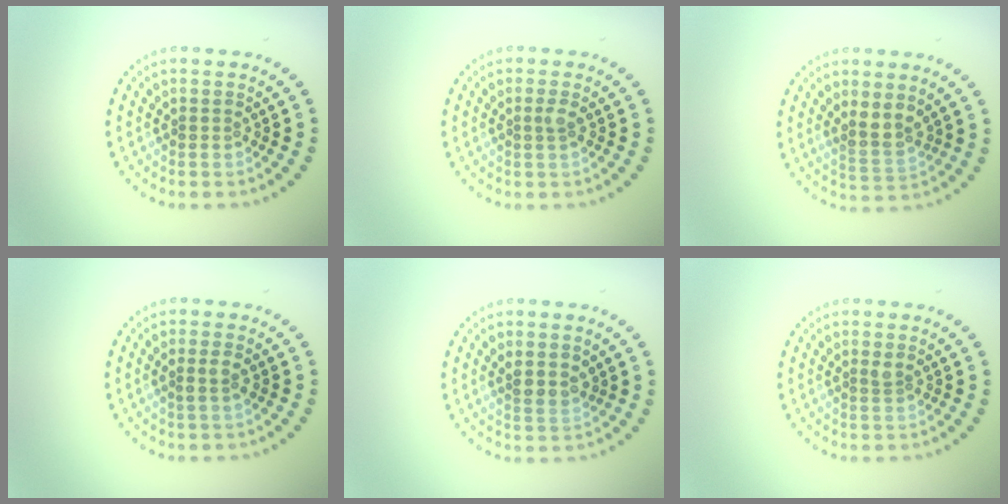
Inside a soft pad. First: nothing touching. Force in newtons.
{"total": 0.8, "press": 0.6, "slide": 0.6}
{"total": 2.3, "press": 2.0, "slide": 1.3}
{"total": 0.9, "press": 0.8, "slide": 0.4}
{"total": 2.0, "press": 1.8, "slide": 0.9}
{"total": 0.8, "press": 0.5, "slide": 0.6}